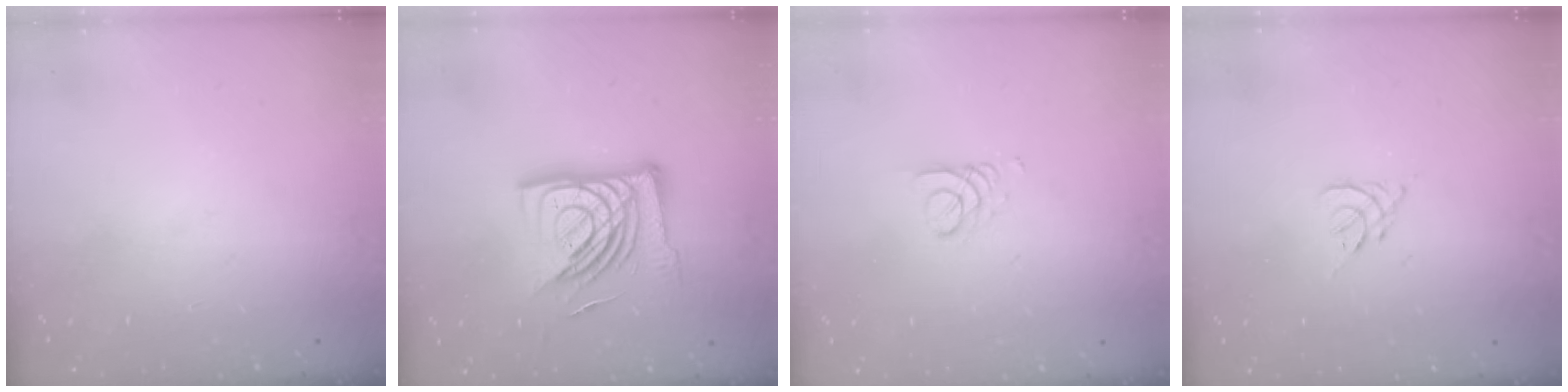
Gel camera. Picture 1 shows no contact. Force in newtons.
{"total": 16.8, "press": 16.7, "slide": 1.7}
{"total": 2.7, "press": 2.7, "slide": 0.3}
{"total": 1.3, "press": 1.2, "slide": 0.6}